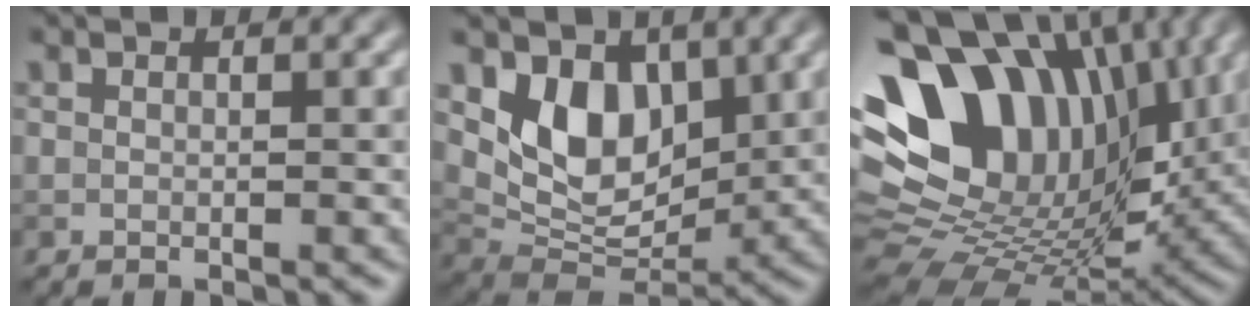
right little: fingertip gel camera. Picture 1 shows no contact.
{"total": 6.6, "force": [2.5, 4.4, 4.2], "torque": [-0.069, -0.019, 0.045]}
{"total": 15.6, "force": [4.5, 10.8, 10.3], "torque": [-0.208, 0.015, 0.081]}